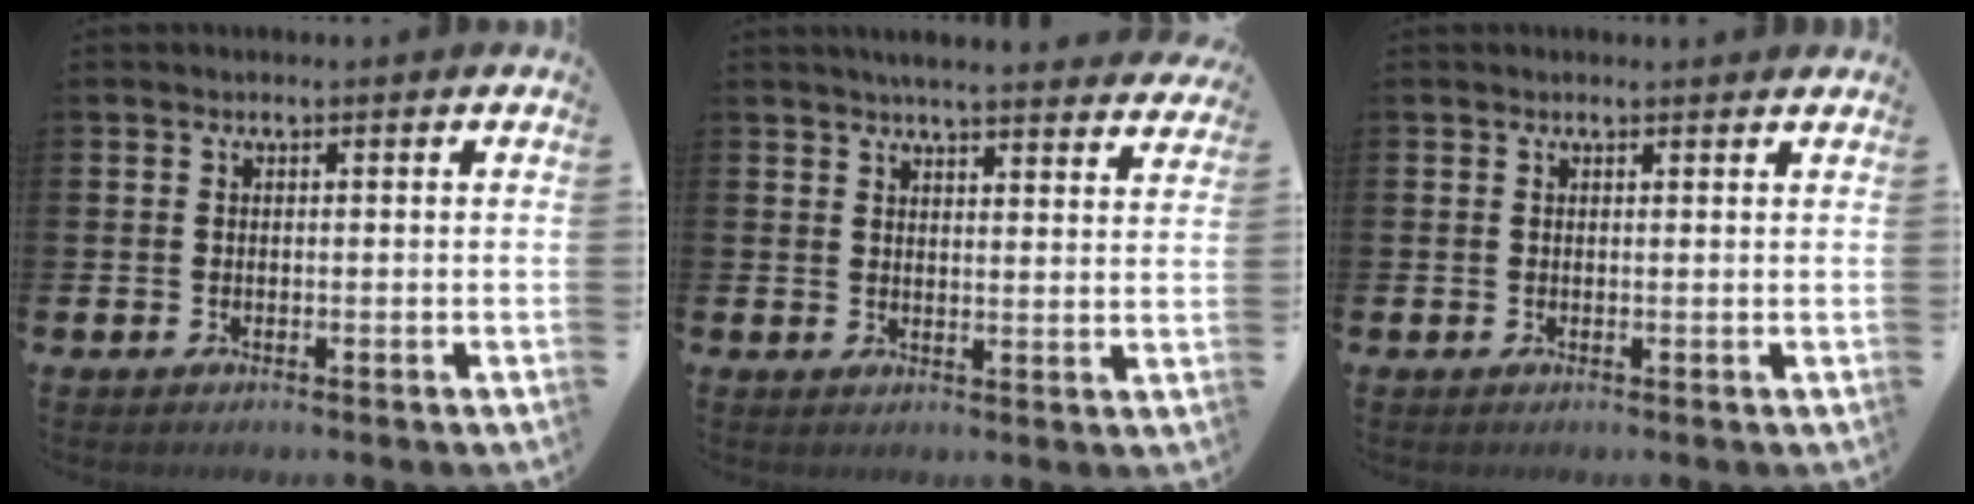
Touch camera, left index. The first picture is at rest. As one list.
[{"total": 4.9, "force": [4.8, -0.1, 1.0], "torque": [-0.020, -0.029, 0.083]}, {"total": 0.7, "force": [0.7, 0.0, 0.2], "torque": [0.007, -0.003, 0.011]}]